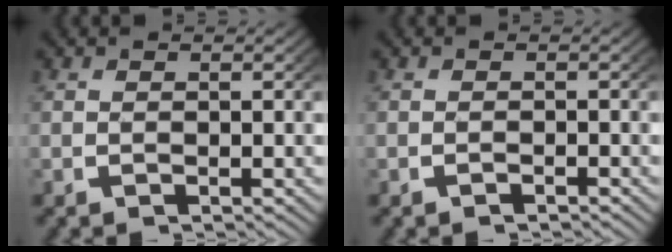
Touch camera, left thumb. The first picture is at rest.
{"total": 0.6, "force": [-0.6, 0.1, 0.1], "torque": [-0.002, 0.001, -0.012]}